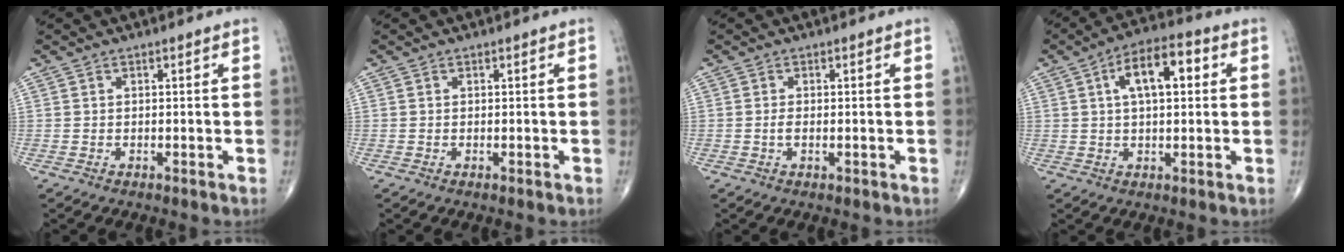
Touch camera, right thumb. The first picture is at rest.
{"total": 0.0}
{"total": 1.4, "force": [-0.2, 0.6, 1.2], "torque": [-0.026, -0.001, -0.005]}
{"total": 10.5, "force": [2.7, 4.7, 9.0], "torque": [-0.137, 0.019, 0.036]}